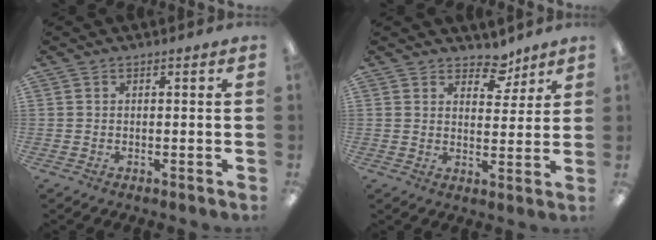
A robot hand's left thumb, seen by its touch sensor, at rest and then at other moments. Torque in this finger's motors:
{"motor_torque": [-0.17, 0.20, -0.34, -0.35, 0.01]}